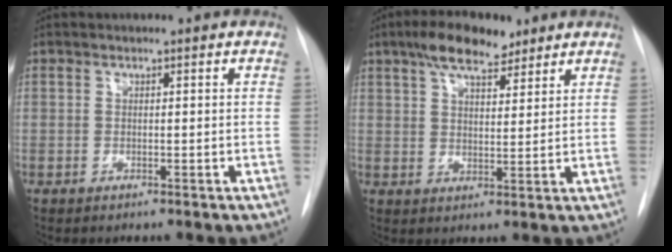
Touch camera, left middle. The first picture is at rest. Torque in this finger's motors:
{"motor_torque": [0.65, -0.59, 0.11, 0.05]}